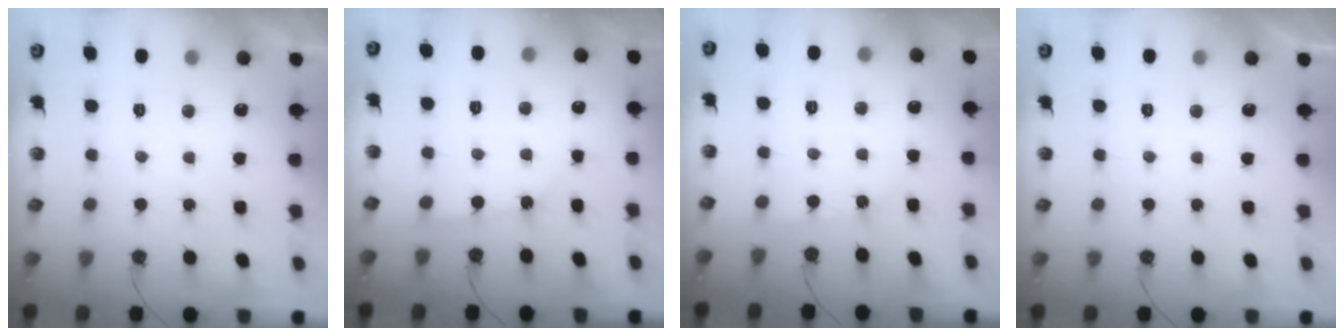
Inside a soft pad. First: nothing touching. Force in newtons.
{"total": 1.9, "press": 1.9, "slide": 0.3}
{"total": 2.8, "press": 2.7, "slide": 0.4}
{"total": 0.0}